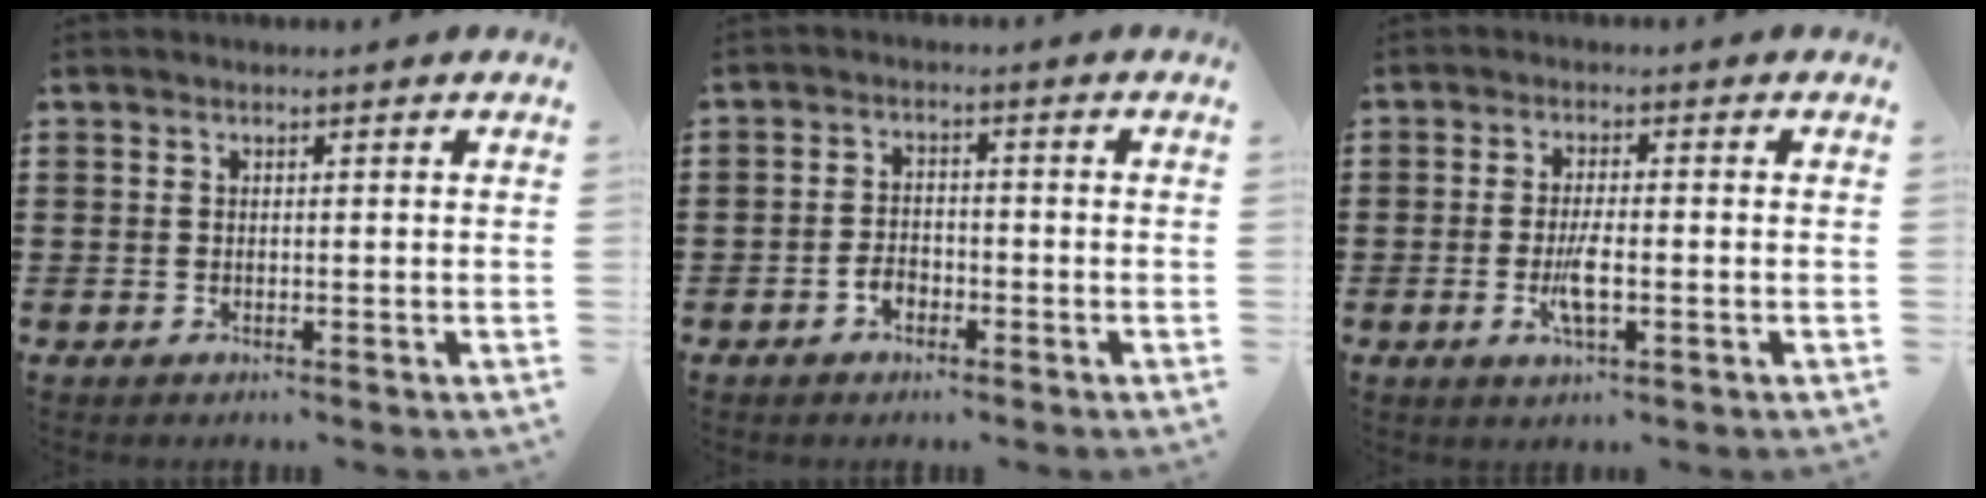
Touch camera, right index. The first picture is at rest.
{"total": 2.5, "force": [-1.6, 1.5, 1.2], "torque": [-0.026, 0.000, -0.031]}
{"total": 4.3, "force": [-1.2, 1.1, 4.0], "torque": [-0.081, -0.002, -0.025]}